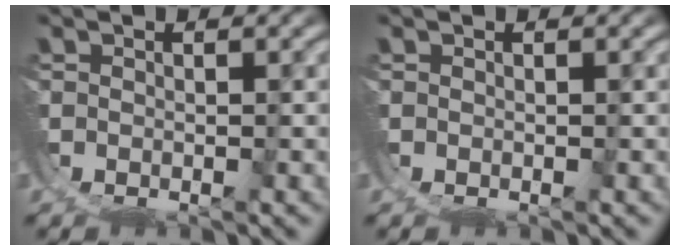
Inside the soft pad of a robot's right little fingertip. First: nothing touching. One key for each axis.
{"total": 0.0}